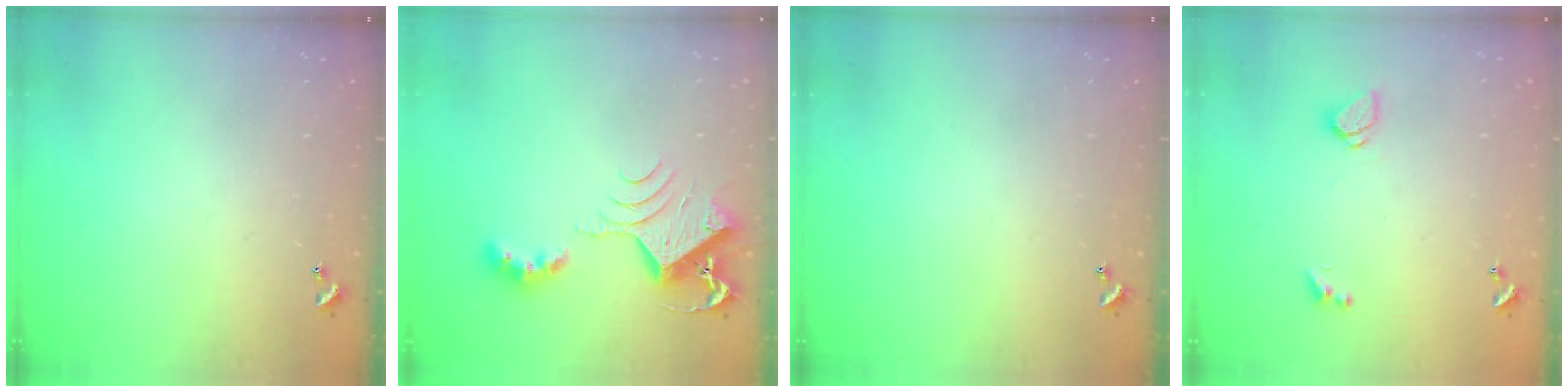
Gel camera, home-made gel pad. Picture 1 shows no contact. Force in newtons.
{"total": 7.6, "press": 7.6, "slide": 0.8}
{"total": 0.0}
{"total": 1.7, "press": 1.6, "slide": 0.5}